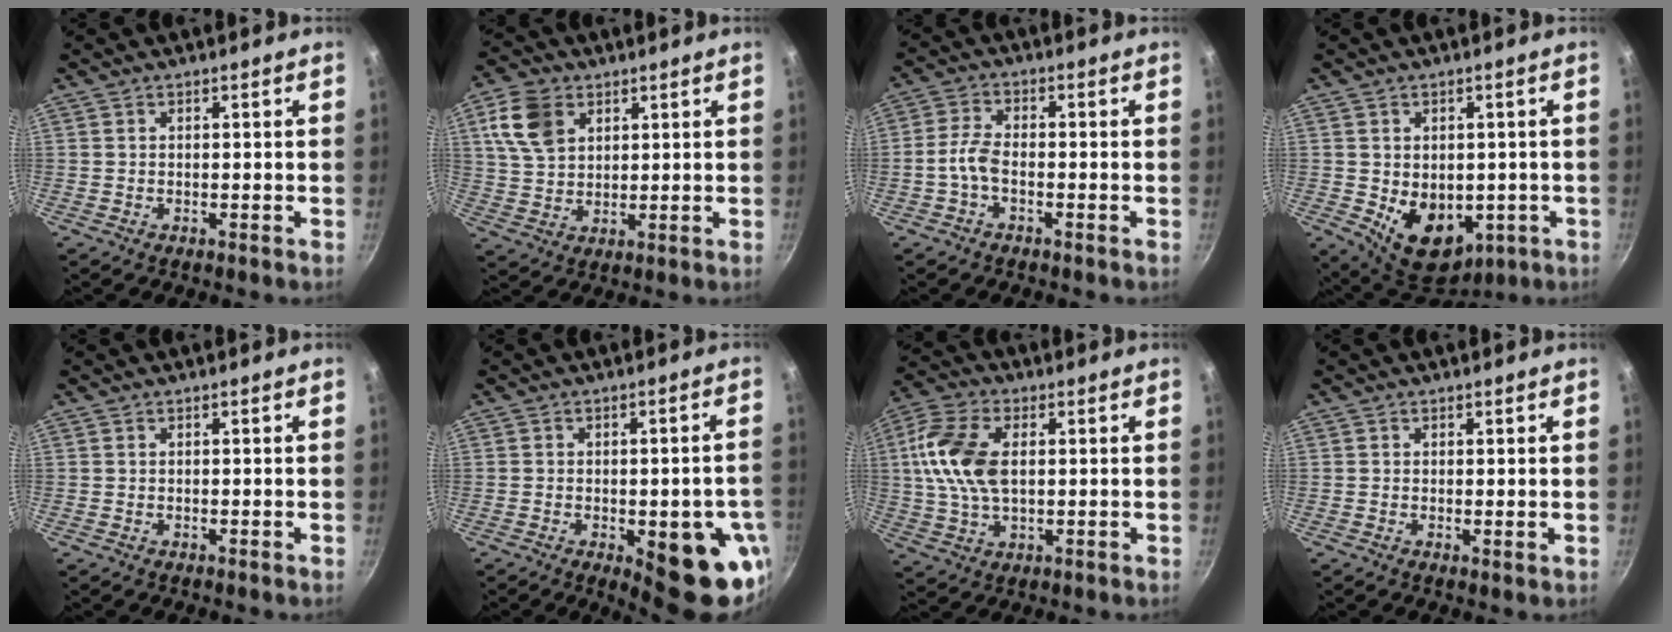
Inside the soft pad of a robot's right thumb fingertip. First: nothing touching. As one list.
[{"total": 9.8, "force": [4.0, 6.8, 5.9], "torque": [-0.098, -0.003, 0.078]}, {"total": 4.3, "force": [-1.8, 2.2, 3.2], "torque": [-0.072, 0.021, -0.045]}, {"total": 12.5, "force": [-2.1, 9.1, 8.4], "torque": [-0.092, -0.016, -0.006]}, {"total": 0.0}, {"total": 15.1, "force": [-5.1, 5.9, 12.9], "torque": [-0.110, 0.009, -0.060]}, {"total": 12.8, "force": [1.7, 7.4, 10.3], "torque": [-0.199, 0.013, 0.023]}, {"total": 0.7, "force": [0.3, 0.4, 0.6], "torque": [-0.010, -0.005, 0.001]}]